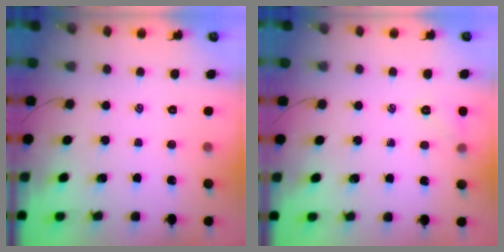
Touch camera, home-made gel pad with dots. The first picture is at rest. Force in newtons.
{"total": 5.6, "press": 5.4, "slide": 1.6}